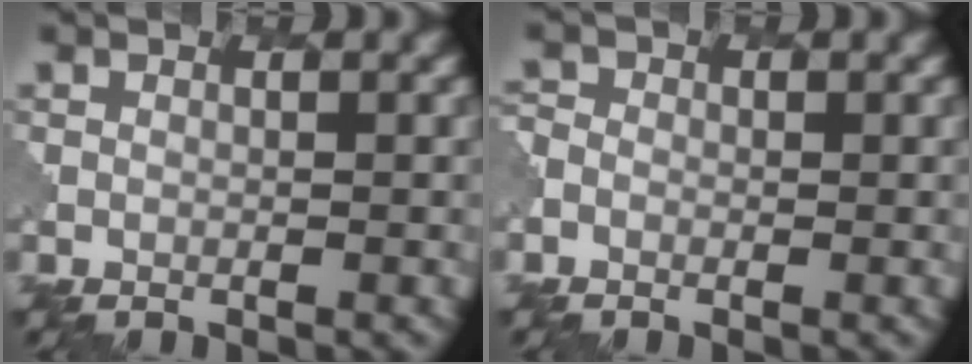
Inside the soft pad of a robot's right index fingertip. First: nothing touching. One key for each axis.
{"total": 1.2, "fx": -0.5, "fy": 1.0, "fz": 0.3, "tx": -0.009, "ty": -0.003, "tz": -0.016}